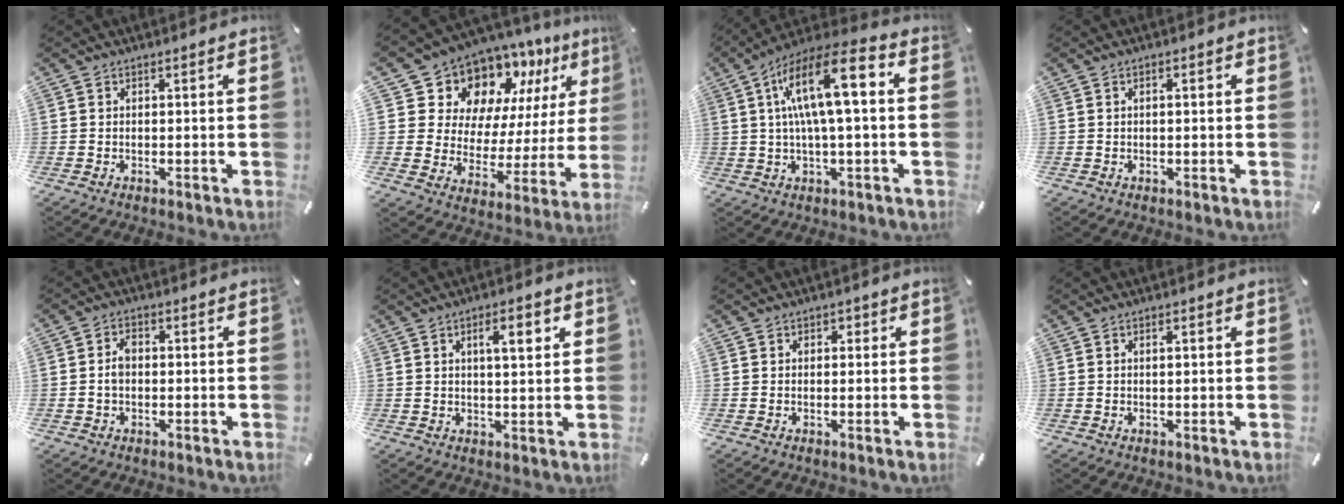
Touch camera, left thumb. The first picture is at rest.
{"total": 13.0, "force": [10.6, 7.2, 1.9], "torque": [-0.048, -0.114, 0.184]}
{"total": 15.8, "force": [3.1, 5.0, 14.6], "torque": [-0.263, -0.001, 0.047]}
{"total": 1.0, "force": [0.0, 0.4, 0.9], "torque": [-0.017, 0.002, -0.001]}
{"total": 3.2, "force": [-0.2, 2.2, 2.3], "torque": [-0.043, 0.008, -0.005]}
{"total": 6.3, "force": [2.6, 2.0, 5.4], "torque": [-0.080, -0.006, 0.036]}
{"total": 1.3, "force": [0.2, 1.2, 0.3], "torque": [0.001, 0.004, 0.000]}
{"total": 0.9, "force": [0.3, 0.3, 0.8], "torque": [-0.015, 0.002, 0.004]}